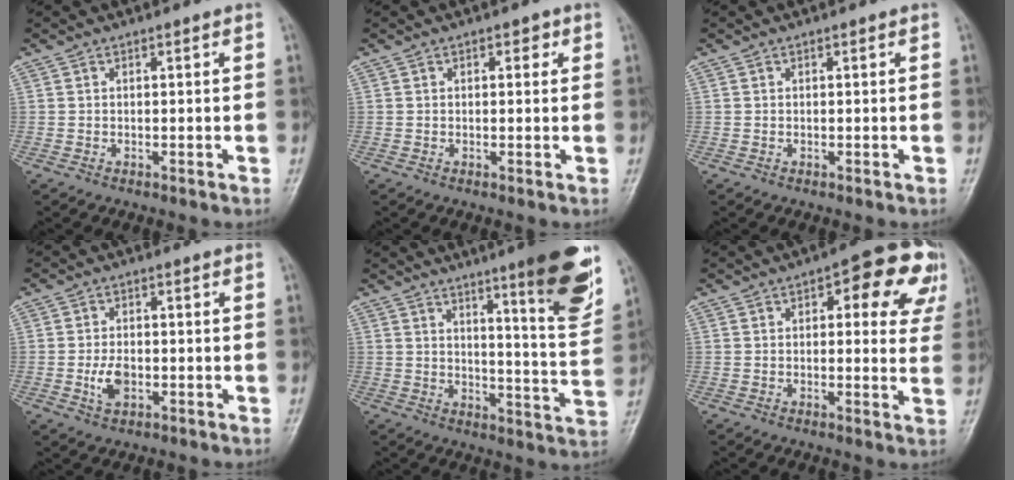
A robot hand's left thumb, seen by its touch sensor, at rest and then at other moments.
{"total": 2.0, "force": [0.8, 1.2, 1.4], "torque": [-0.004, 0.002, 0.007]}
{"total": 0.0}
{"total": 4.5, "force": [-1.1, 2.7, 3.4], "torque": [-0.059, 0.003, -0.017]}
{"total": 15.7, "force": [9.1, 2.0, 12.7], "torque": [-0.148, -0.058, 0.132]}
{"total": 13.7, "force": [5.6, 6.1, 11.0], "torque": [-0.078, 0.001, 0.055]}